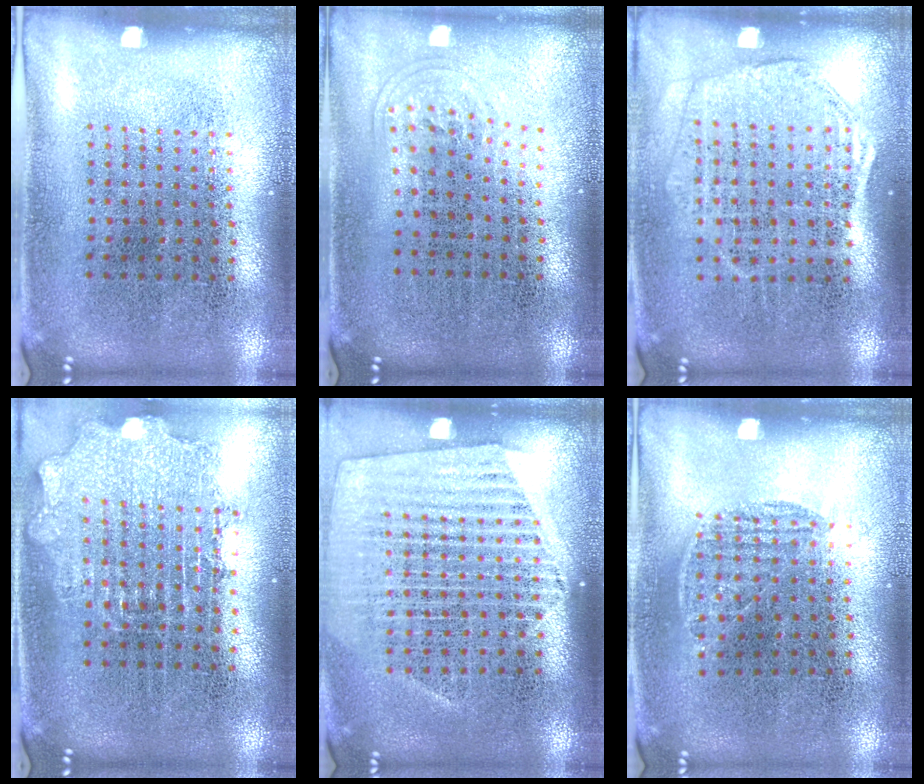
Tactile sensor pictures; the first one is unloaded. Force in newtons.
{"total": 1.0, "press": 0.7, "slide": 0.7}
{"total": 1.7, "press": 1.5, "slide": 0.7}
{"total": 1.9, "press": 1.5, "slide": 1.1}
{"total": 1.4, "press": 1.3, "slide": 0.5}
{"total": 0.8, "press": 0.5, "slide": 0.6}